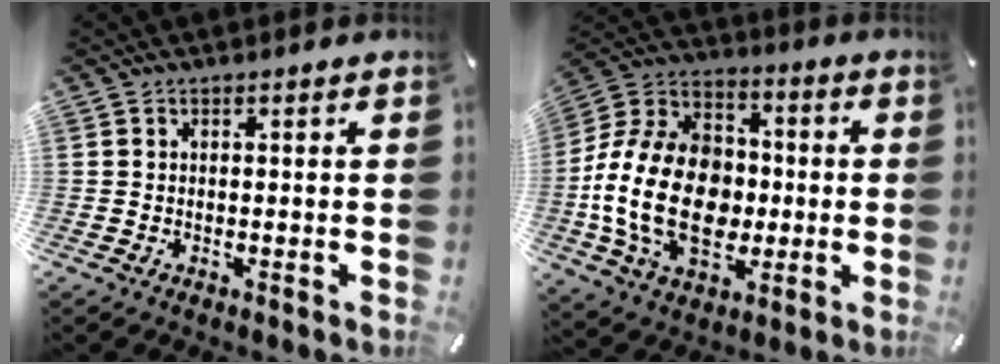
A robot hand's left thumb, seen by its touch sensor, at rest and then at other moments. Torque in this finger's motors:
{"motor_torque": [2.02, 2.91, 2.76, 0.00, 0.43]}